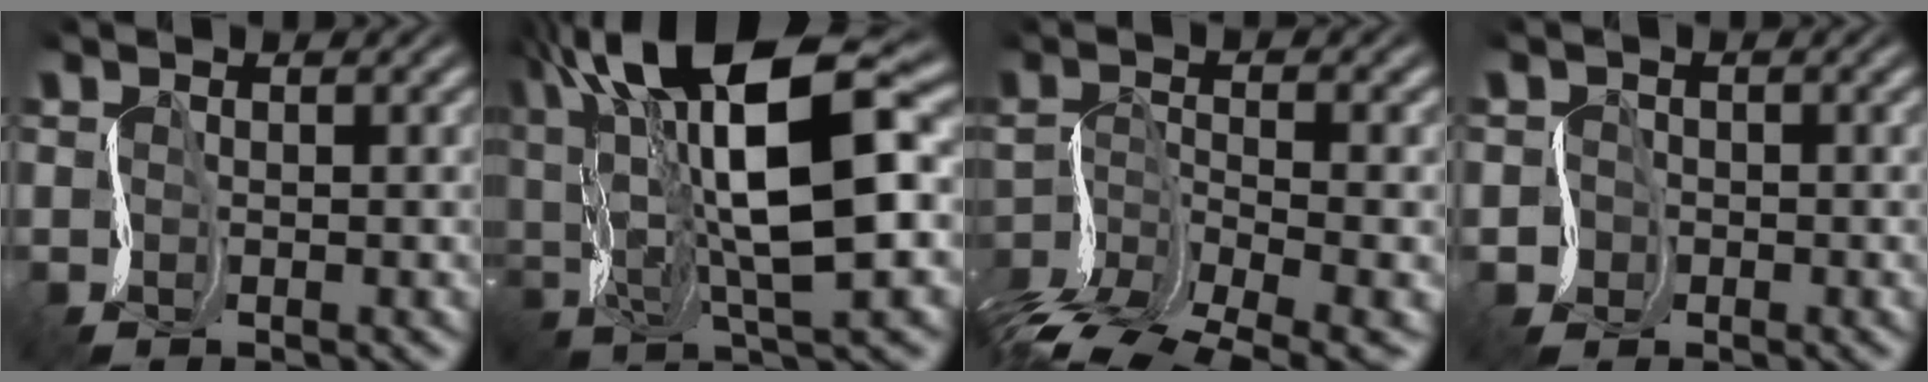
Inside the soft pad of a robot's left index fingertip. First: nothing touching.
{"total": 14.6, "force": [4.2, 4.5, 13.3], "torque": [-0.232, 0.017, 0.065]}
{"total": 7.9, "force": [-5.2, 2.3, 5.6], "torque": [-0.100, -0.005, -0.096]}
{"total": 1.4, "force": [-0.3, 1.3, -0.4], "torque": [0.018, 0.001, -0.008]}